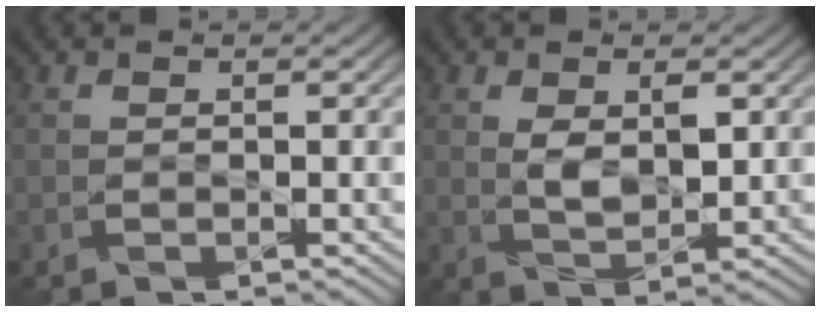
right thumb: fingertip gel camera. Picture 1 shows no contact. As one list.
[{"total": 3.9, "force": [0.9, 2.1, 3.2], "torque": [-0.070, -0.006, 0.020]}]